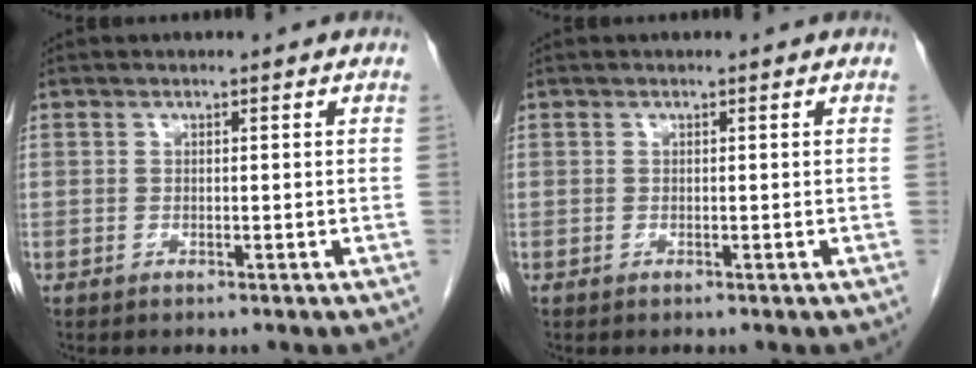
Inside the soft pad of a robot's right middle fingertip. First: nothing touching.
{"total": 0.0}